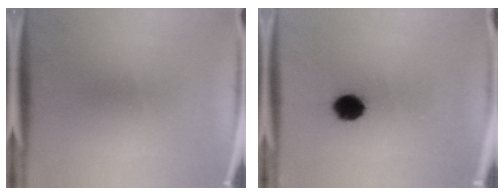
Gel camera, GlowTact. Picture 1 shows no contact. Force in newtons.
{"total": 7.0}